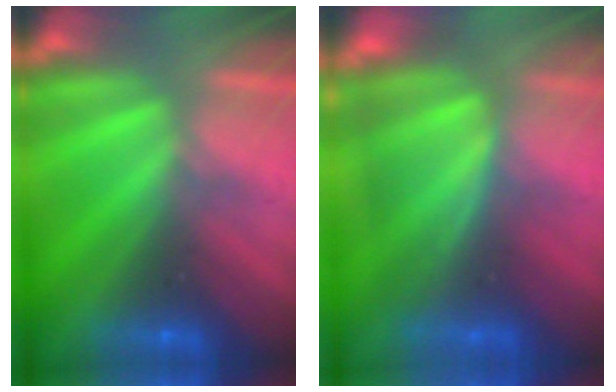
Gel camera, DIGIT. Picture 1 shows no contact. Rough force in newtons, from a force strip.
{"total": 4.6}